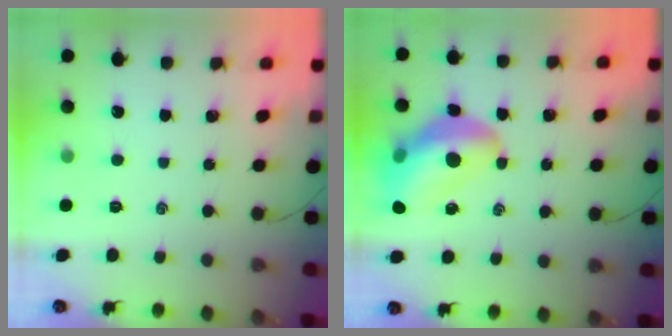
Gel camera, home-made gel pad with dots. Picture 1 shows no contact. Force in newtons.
{"total": 15.9, "press": 15.3, "slide": 4.2}